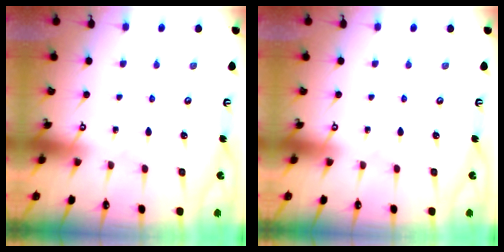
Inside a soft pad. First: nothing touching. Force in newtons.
{"total": 0.0}